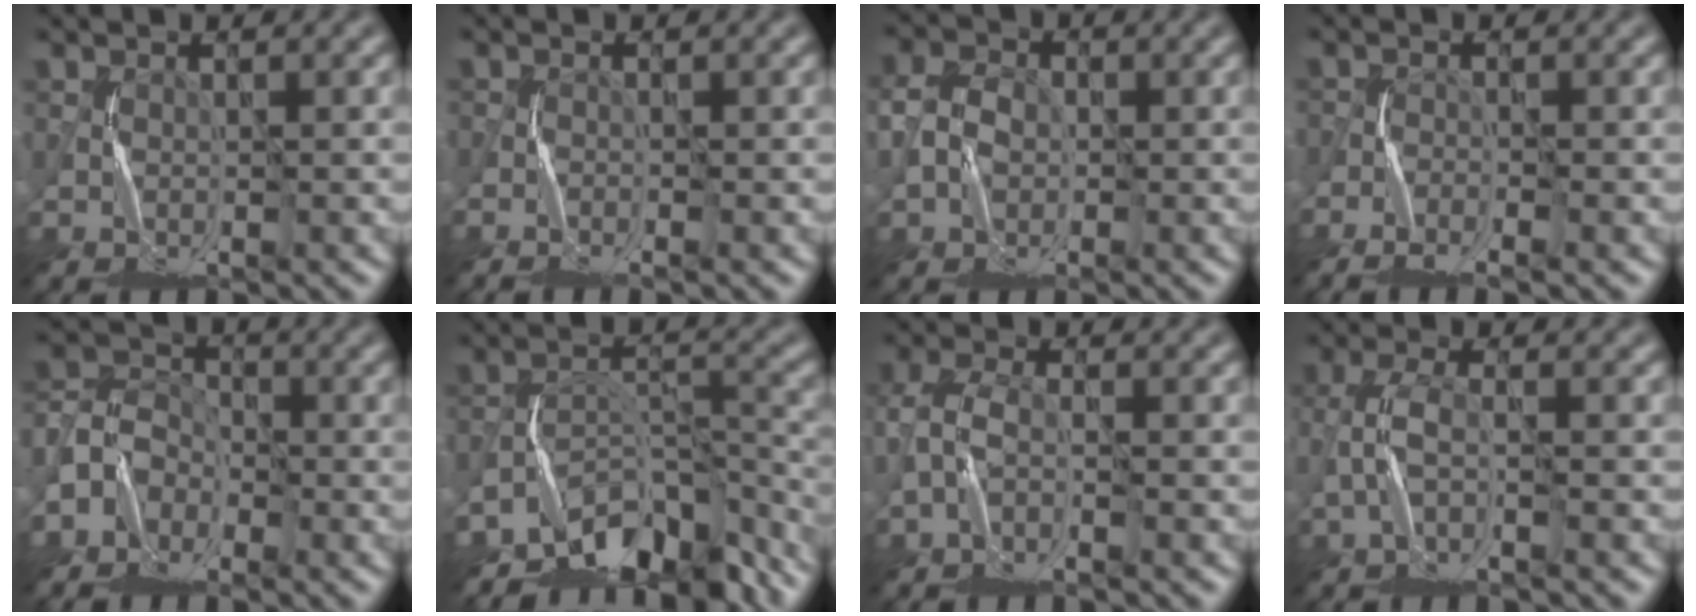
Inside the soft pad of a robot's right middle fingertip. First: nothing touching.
{"total": 1.3, "force": [-1.2, 0.1, 0.5], "torque": [-0.006, -0.003, -0.028]}
{"total": 2.6, "force": [-0.7, 2.1, 1.3], "torque": [-0.027, 0.007, -0.023]}
{"total": 3.5, "force": [-3.1, 0.9, 1.5], "torque": [-0.026, -0.005, -0.054]}
{"total": 3.5, "force": [-2.6, 2.4, 0.3], "torque": [-0.003, 0.009, -0.062]}
{"total": 9.7, "force": [-8.5, 3.6, 3.1], "torque": [-0.025, -0.007, -0.142]}
{"total": 2.4, "force": [-1.5, 0.9, 1.6], "torque": [-0.039, 0.007, -0.036]}
{"total": 2.1, "force": [-1.3, 0.4, 1.6], "torque": [-0.038, 0.008, -0.031]}